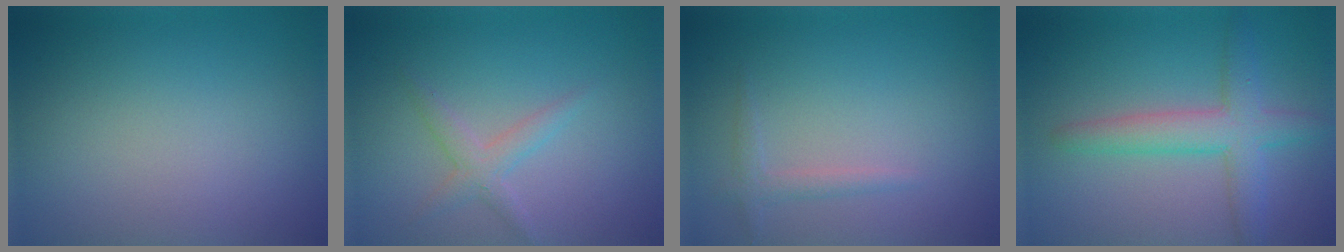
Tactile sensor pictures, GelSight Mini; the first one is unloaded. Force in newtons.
{"total": 1.8, "press": 1.8, "slide": 0.0}
{"total": 1.2, "press": 1.2, "slide": 0.0}
{"total": 4.5, "press": 4.5, "slide": 0.2}